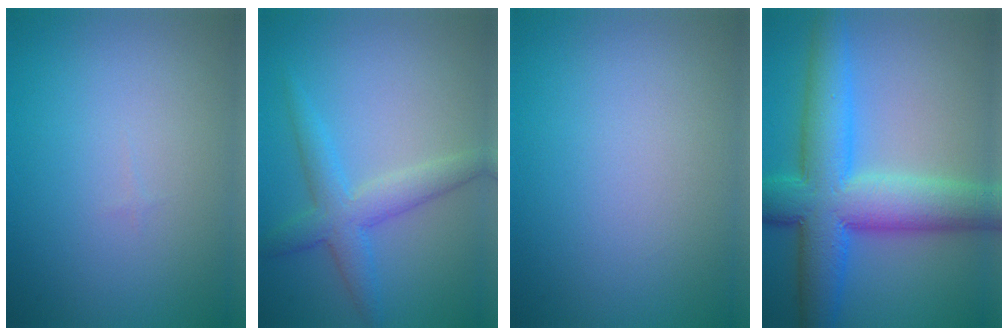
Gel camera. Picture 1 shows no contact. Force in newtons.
{"total": 3.8, "press": 3.8, "slide": 0.2}
{"total": 0.0}
{"total": 10.7, "press": 10.7, "slide": 0.1}